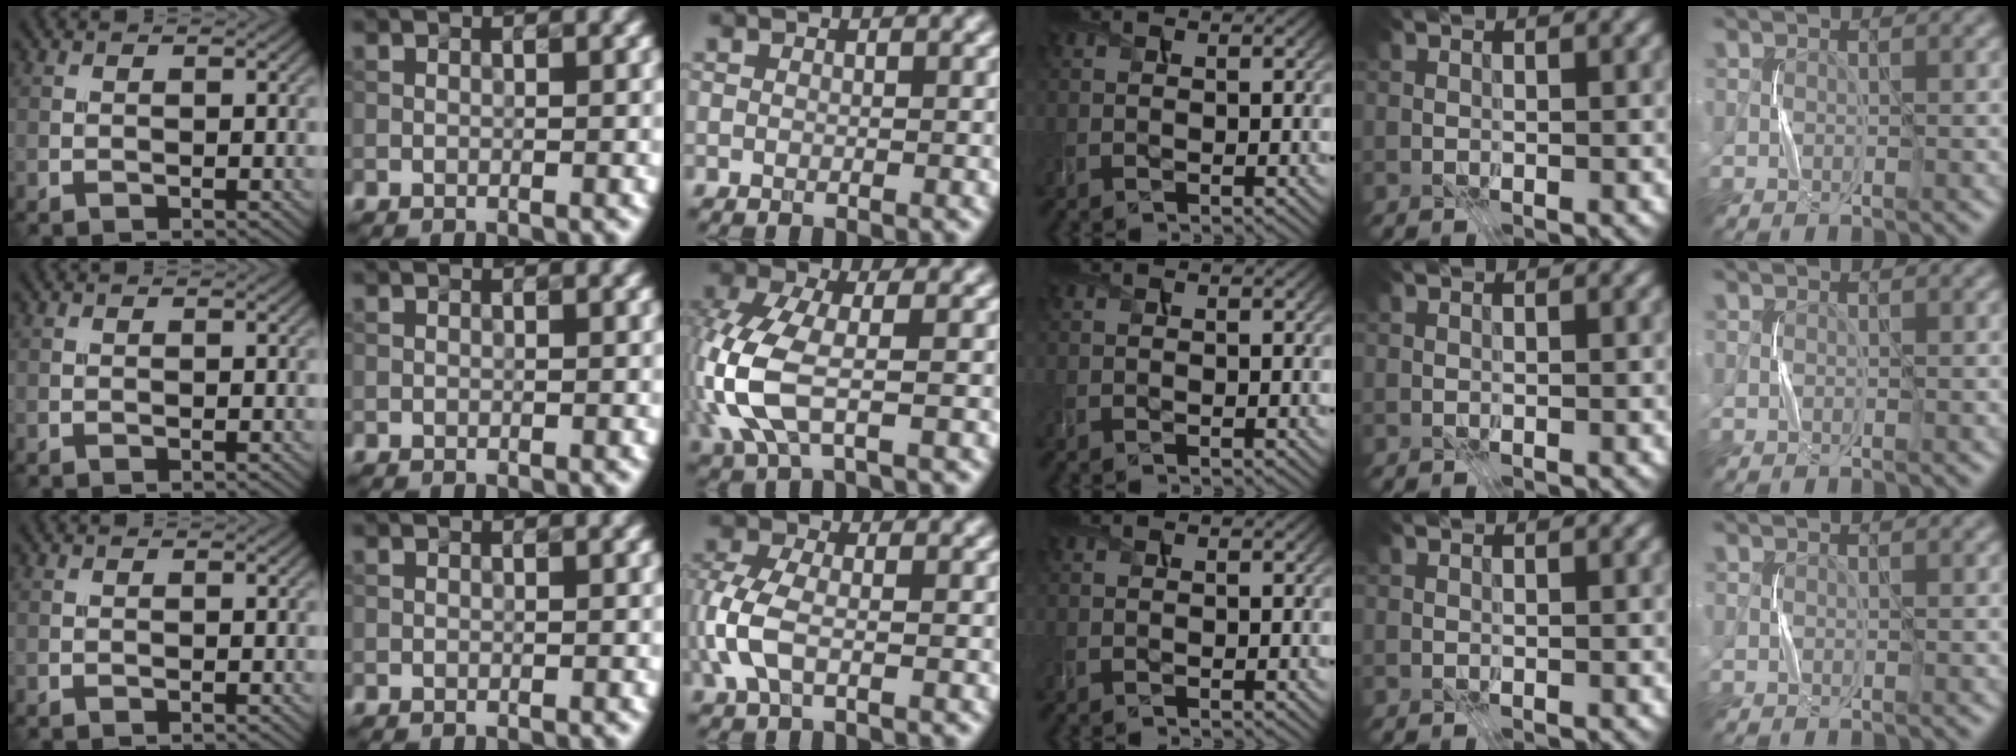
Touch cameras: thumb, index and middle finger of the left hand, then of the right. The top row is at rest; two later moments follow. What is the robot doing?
{"motion": "press", "object": "stapler"}